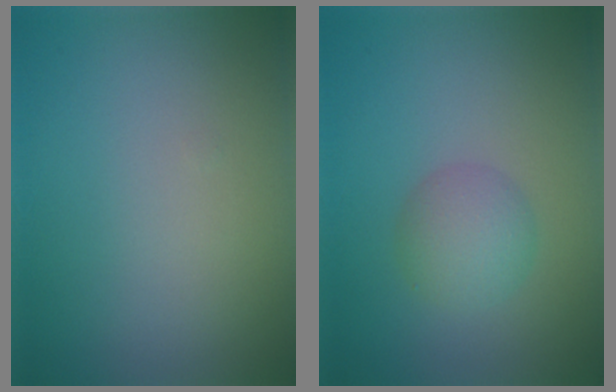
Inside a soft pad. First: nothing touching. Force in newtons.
{"total": 2.9, "press": 2.9, "slide": 0.0}